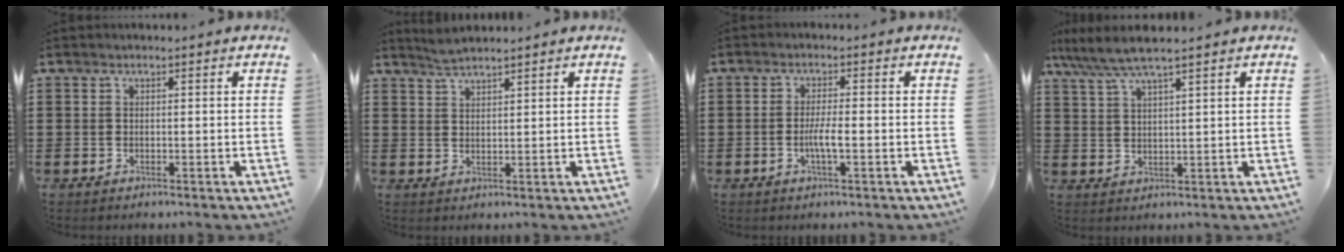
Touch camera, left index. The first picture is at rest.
{"total": 2.3, "force": [2.3, 0.1, 0.5], "torque": [-0.015, 0.002, 0.044]}
{"total": 3.3, "force": [-0.8, 0.4, 3.2], "torque": [-0.063, -0.004, -0.016]}
{"total": 5.5, "force": [4.4, 0.4, 3.3], "torque": [-0.076, -0.011, 0.077]}